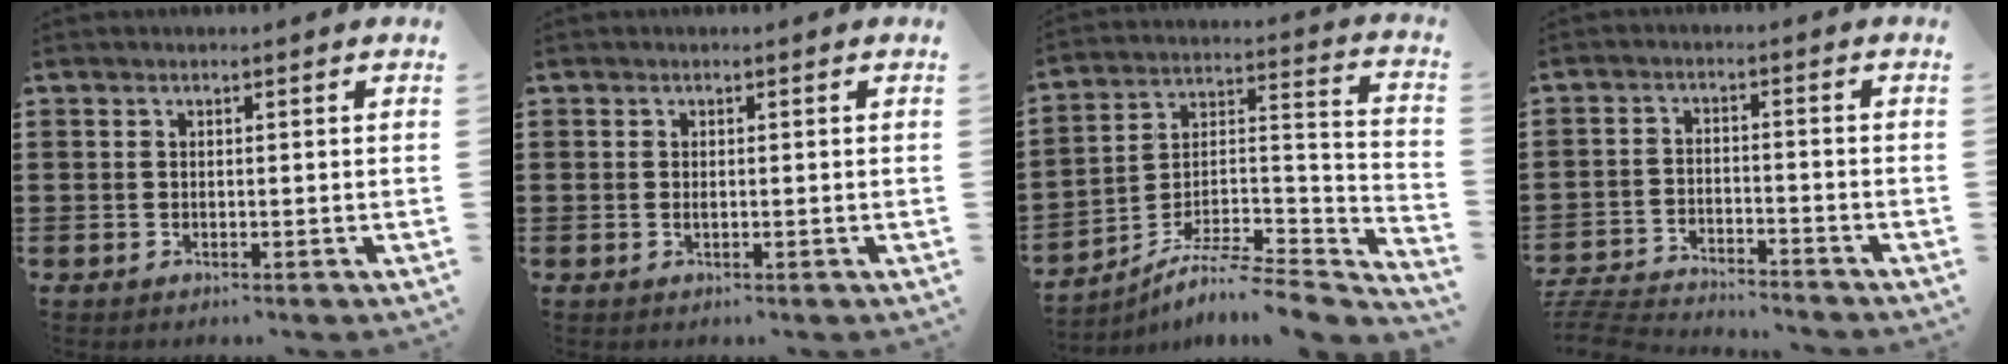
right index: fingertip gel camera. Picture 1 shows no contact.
{"total": 0.5, "force": [0.0, 0.1, 0.5], "torque": [-0.011, -0.003, 0.001]}
{"total": 6.5, "force": [-5.6, 0.9, 3.2], "torque": [-0.055, -0.004, -0.113]}
{"total": 5.0, "force": [-5.0, 0.2, 0.5], "torque": [-0.031, -0.004, -0.108]}